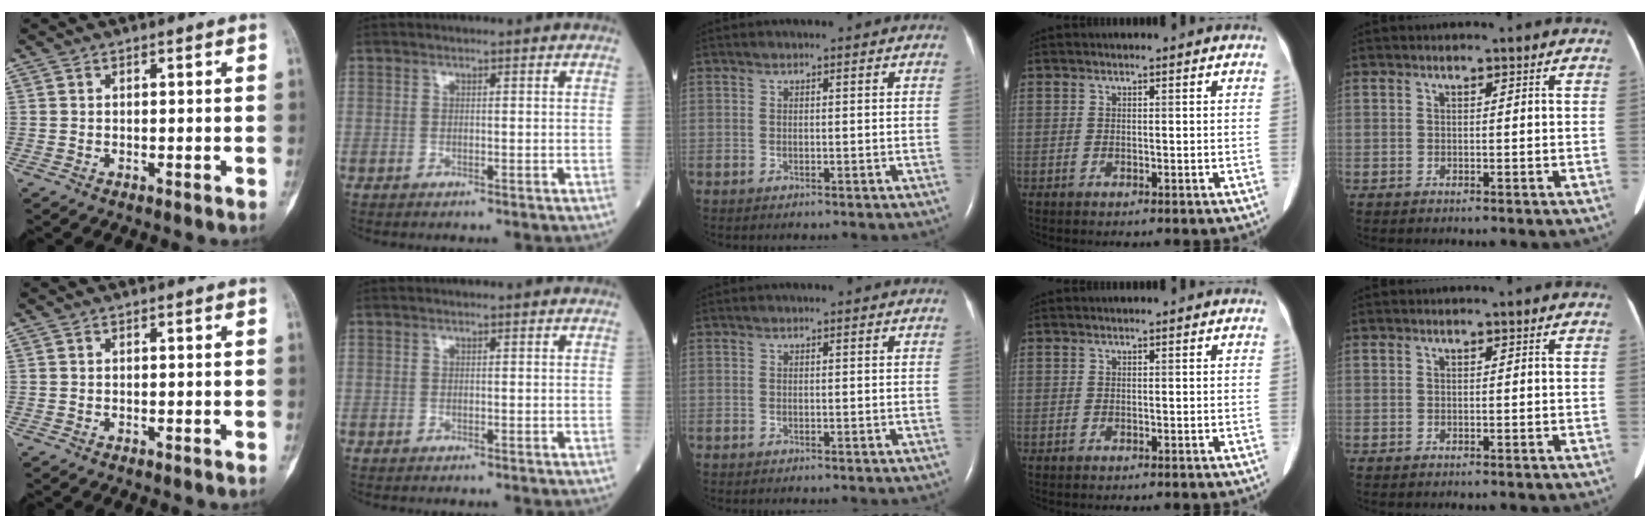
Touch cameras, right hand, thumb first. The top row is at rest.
{}